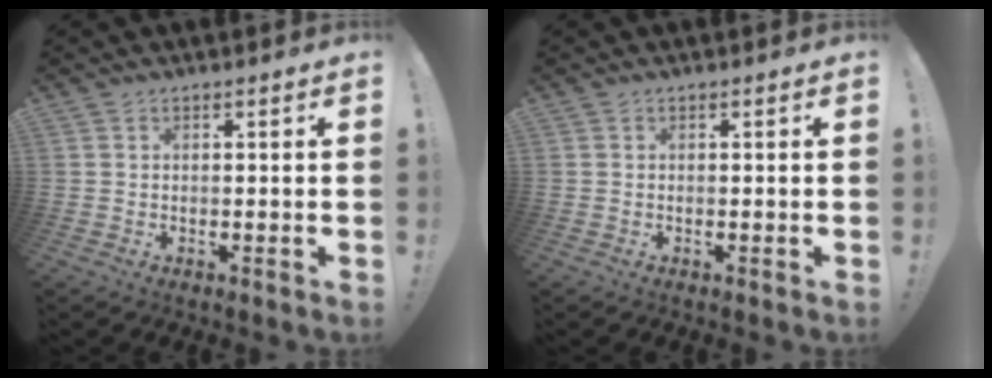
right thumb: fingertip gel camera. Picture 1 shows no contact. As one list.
[{"total": 0.0}]